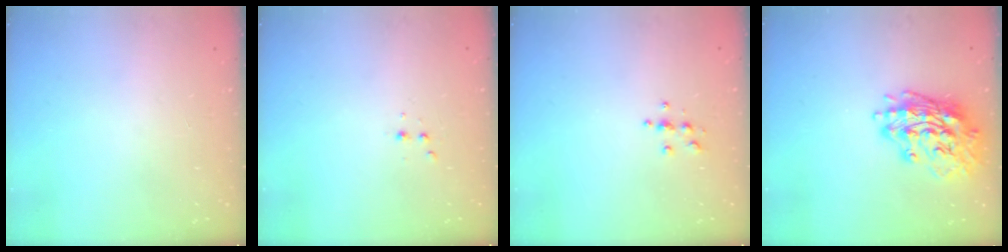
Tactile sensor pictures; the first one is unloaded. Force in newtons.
{"total": 2.5, "press": 2.4, "slide": 0.5}
{"total": 4.0, "press": 3.9, "slide": 0.4}
{"total": 17.1, "press": 16.9, "slide": 2.4}